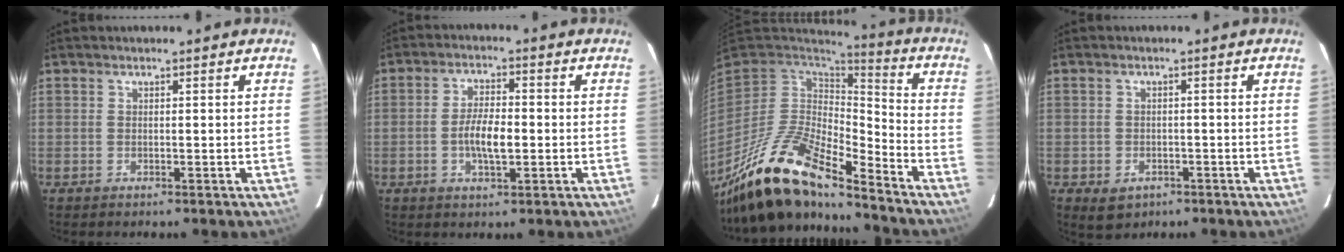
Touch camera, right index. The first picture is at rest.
{"total": 6.1, "force": [-1.2, 2.2, 5.6], "torque": [-0.109, 0.004, -0.021]}
{"total": 19.4, "force": [-14.9, 5.1, 11.3], "torque": [-0.219, -0.034, -0.280]}
{"total": 4.3, "force": [-2.1, 3.3, 1.7], "torque": [-0.037, 0.000, -0.020]}